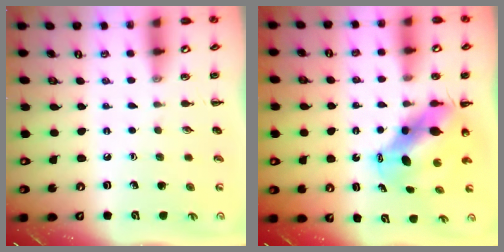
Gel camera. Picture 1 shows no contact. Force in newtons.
{"total": 8.1, "press": 7.9, "slide": 1.9}